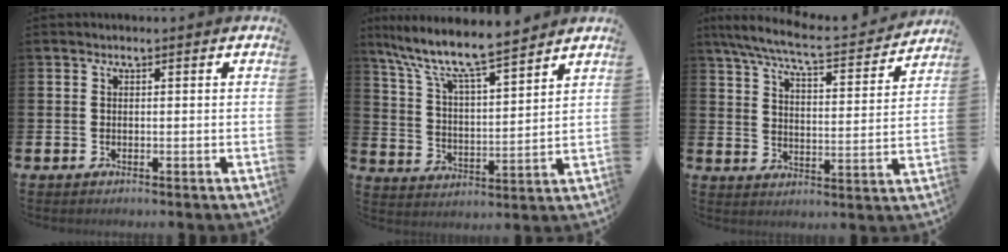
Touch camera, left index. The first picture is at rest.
{"total": 9.1, "force": [8.3, 1.0, 3.7], "torque": [-0.111, -0.055, 0.141]}
{"total": 7.8, "force": [6.9, 0.8, 3.5], "torque": [-0.100, -0.040, 0.117]}